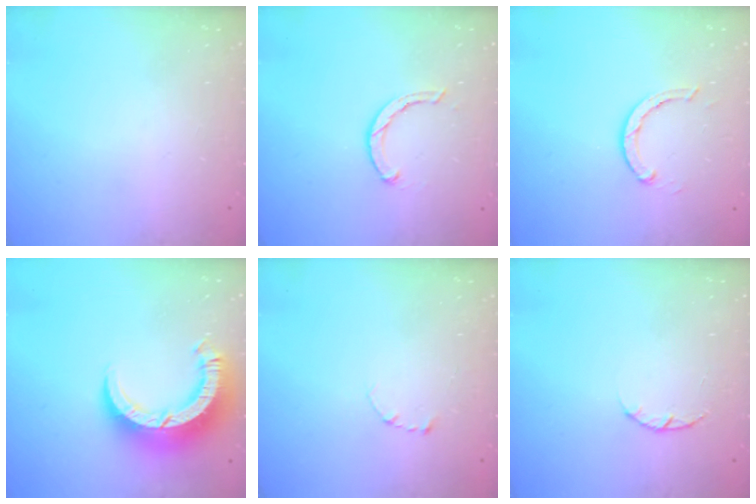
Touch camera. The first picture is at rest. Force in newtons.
{"total": 3.1, "press": 3.0, "slide": 0.6}
{"total": 2.9, "press": 2.8, "slide": 0.5}
{"total": 12.6, "press": 12.6, "slide": 1.4}
{"total": 2.3, "press": 2.3, "slide": 0.2}
{"total": 1.4, "press": 1.3, "slide": 0.3}